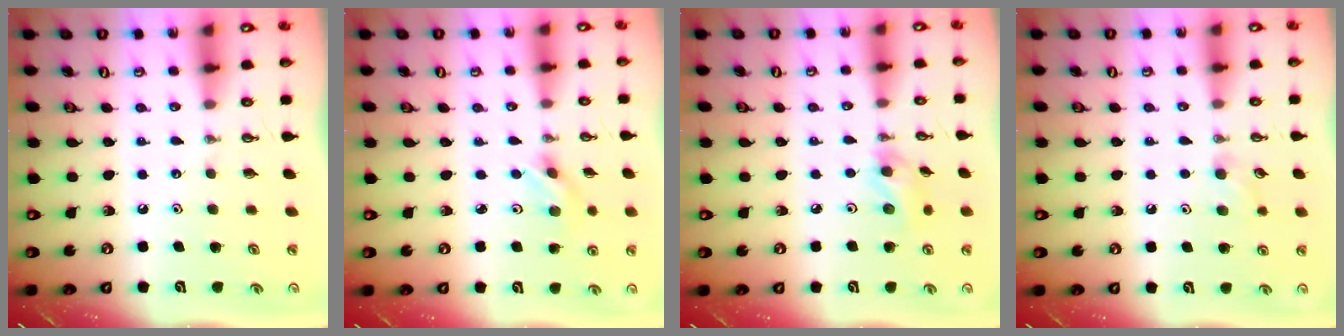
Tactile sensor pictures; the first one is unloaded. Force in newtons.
{"total": 2.9, "press": 2.8, "slide": 0.7}
{"total": 8.1, "press": 8.0, "slide": 0.9}
{"total": 5.3, "press": 5.1, "slide": 1.3}